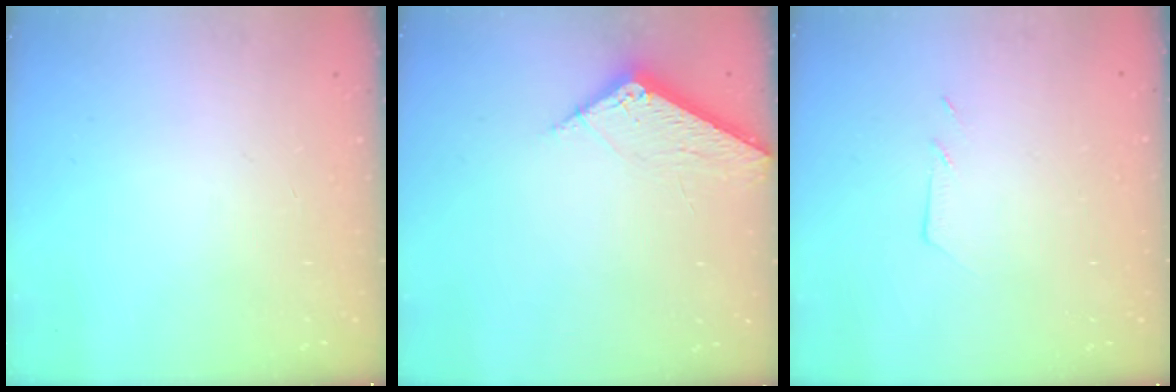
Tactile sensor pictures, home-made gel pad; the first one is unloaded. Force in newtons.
{"total": 6.3, "press": 6.3, "slide": 0.3}
{"total": 3.3, "press": 3.3, "slide": 0.5}